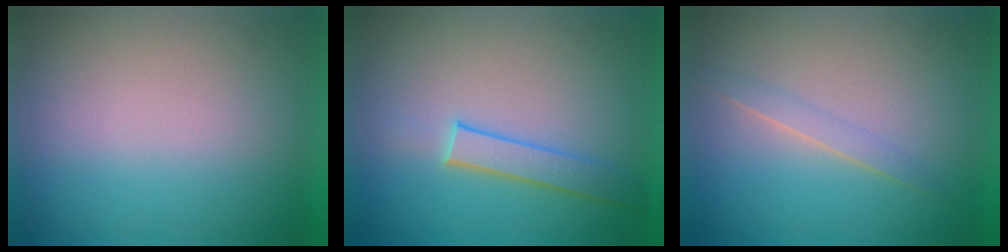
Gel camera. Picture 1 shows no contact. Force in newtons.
{"total": 1.9}
{"total": 1.1}